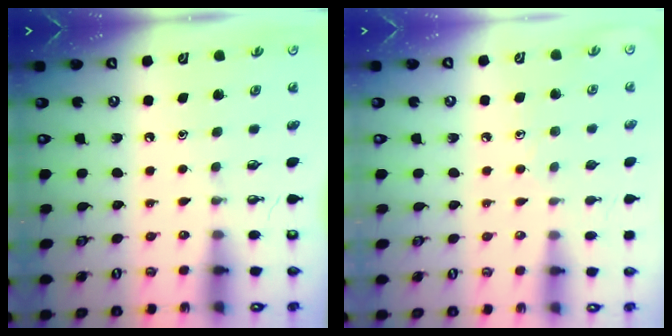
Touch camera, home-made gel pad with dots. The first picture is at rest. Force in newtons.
{"total": 6.4, "press": 6.4, "slide": 0.6}